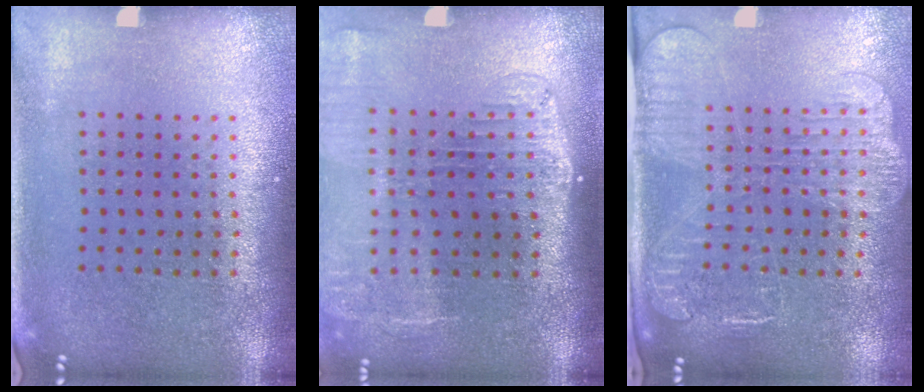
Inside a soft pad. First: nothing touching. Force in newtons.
{"total": 2.1, "press": 1.7, "slide": 1.2}
{"total": 2.5, "press": 2.0, "slide": 1.4}